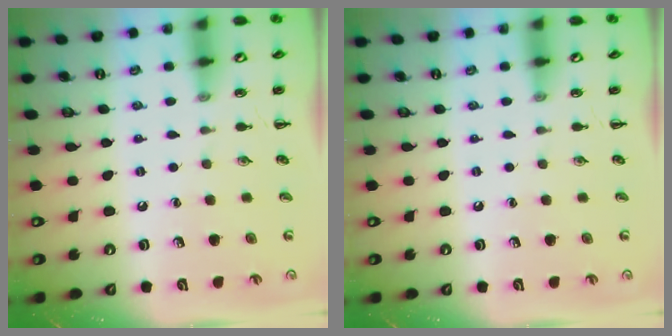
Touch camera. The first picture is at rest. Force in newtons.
{"total": 0.0}